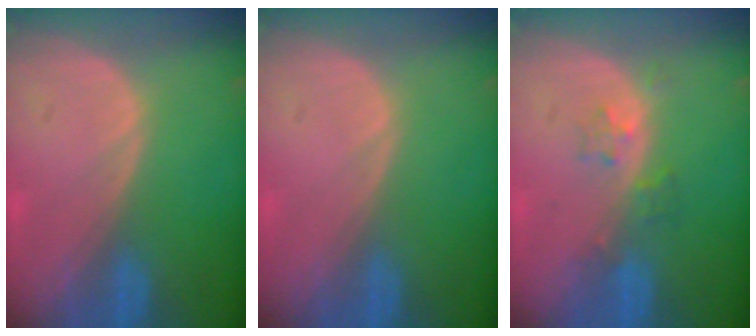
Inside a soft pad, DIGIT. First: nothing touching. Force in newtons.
{"total": 0.0}
{"total": 2.6, "press": 2.6, "slide": 0.2}